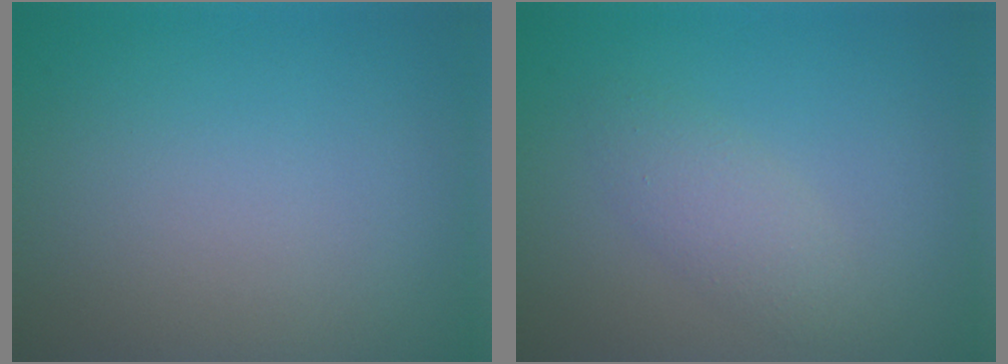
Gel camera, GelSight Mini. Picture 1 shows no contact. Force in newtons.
{"total": 2.1, "press": 2.1, "slide": 0.1}